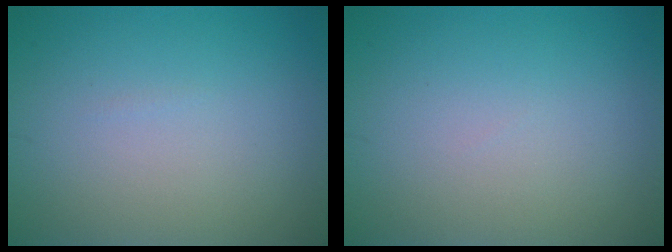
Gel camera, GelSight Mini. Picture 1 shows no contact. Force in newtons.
{"total": 0.0}